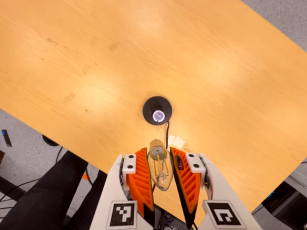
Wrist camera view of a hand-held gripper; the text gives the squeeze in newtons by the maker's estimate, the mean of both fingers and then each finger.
{"total": 12.3, "left": 12.8, "right": 11.7}